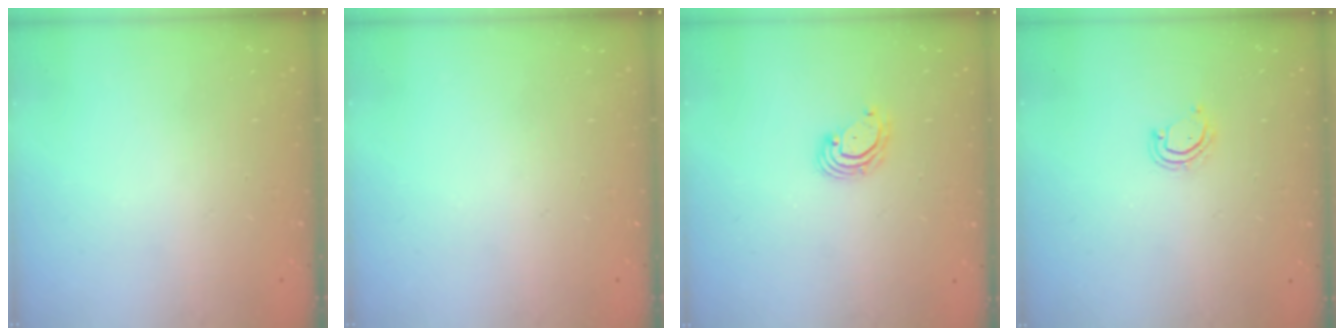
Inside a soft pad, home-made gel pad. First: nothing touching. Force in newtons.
{"total": 0.0}
{"total": 3.4, "press": 3.4, "slide": 0.0}
{"total": 3.5, "press": 3.4, "slide": 0.3}